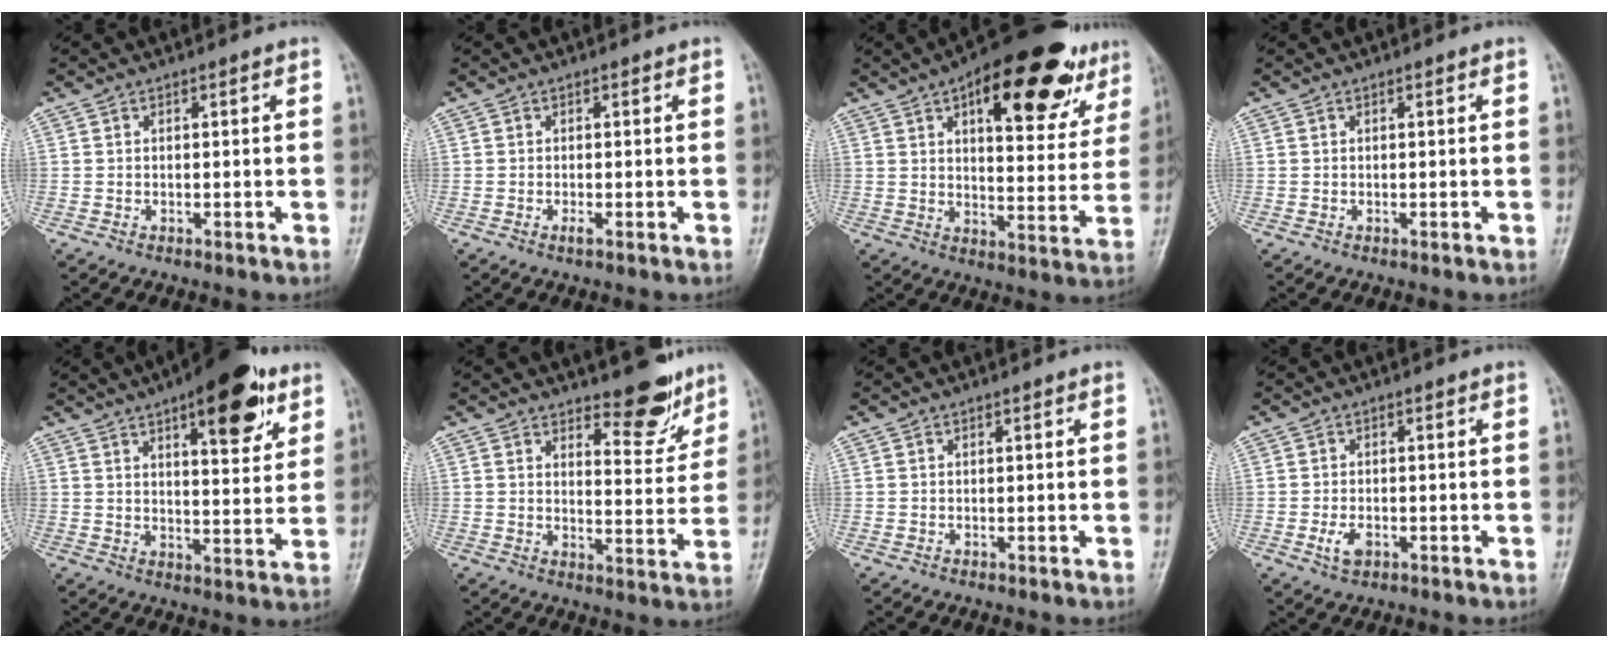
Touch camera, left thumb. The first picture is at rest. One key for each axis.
{"total": 0.9, "fx": -0.2, "fy": 0.2, "fz": 0.8, "tx": -0.014, "ty": -0.002, "tz": -0.005}
{"total": 22.7, "fx": 12.4, "fy": 9.6, "fz": 16.5, "tx": -0.182, "ty": -0.022, "tz": 0.175}
{"total": 0.0}
{"total": 15.3, "fx": 8.4, "fy": 5.7, "fz": 11.5, "tx": -0.124, "ty": -0.033, "tz": 0.115}
{"total": 8.9, "fx": 6.7, "fy": 3.3, "fz": 4.8, "tx": -0.034, "ty": -0.052, "tz": 0.099}
{"total": 0.0}
{"total": 2.9, "fx": -1.0, "fy": 1.7, "fz": 2.1, "tx": -0.039, "ty": 0.000, "tz": -0.017}